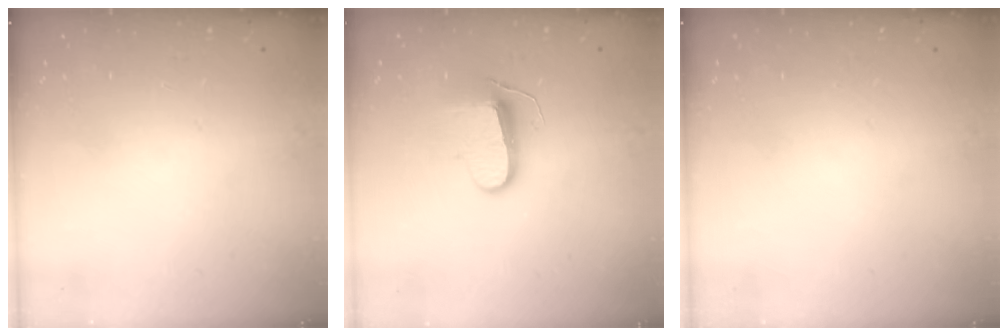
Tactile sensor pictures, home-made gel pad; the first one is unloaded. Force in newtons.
{"total": 9.4, "press": 9.4, "slide": 0.5}
{"total": 0.0}